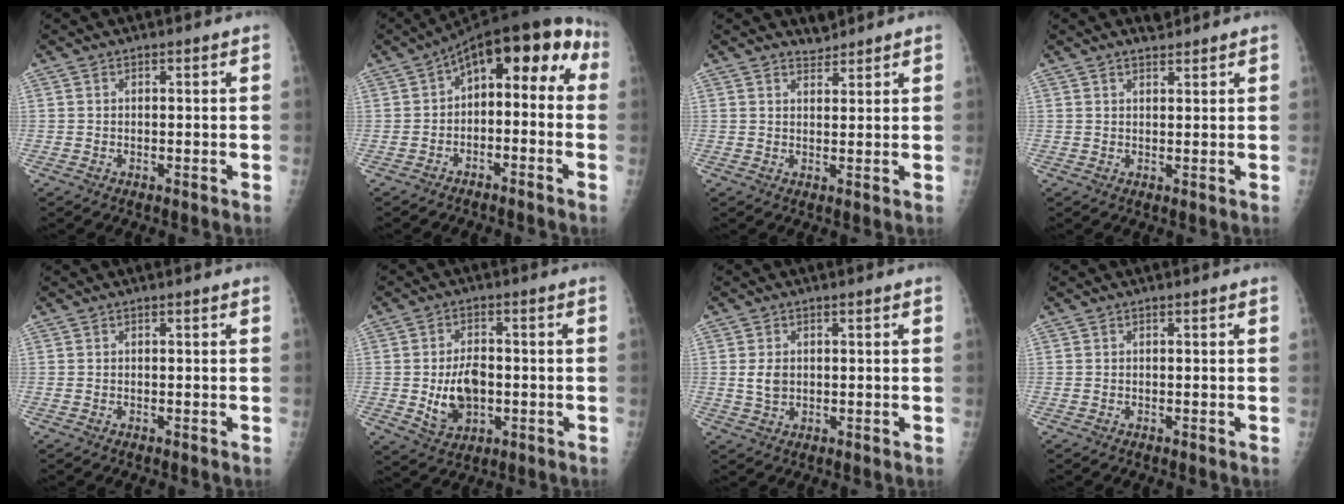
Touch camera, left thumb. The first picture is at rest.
{"total": 12.0, "force": [-0.3, 6.9, 9.8], "torque": [-0.091, 0.060, -0.016]}
{"total": 1.9, "force": [1.8, 0.6, -0.4], "torque": [0.020, -0.017, 0.028]}
{"total": 1.8, "force": [1.7, 0.6, 0.4], "torque": [0.002, -0.013, 0.026]}
{"total": 0.0}
{"total": 8.3, "force": [-1.3, 5.6, 5.9], "torque": [-0.084, 0.001, -0.014]}
{"total": 3.1, "force": [0.3, 2.3, 2.1], "torque": [-0.031, -0.003, 0.010]}
{"total": 0.0}